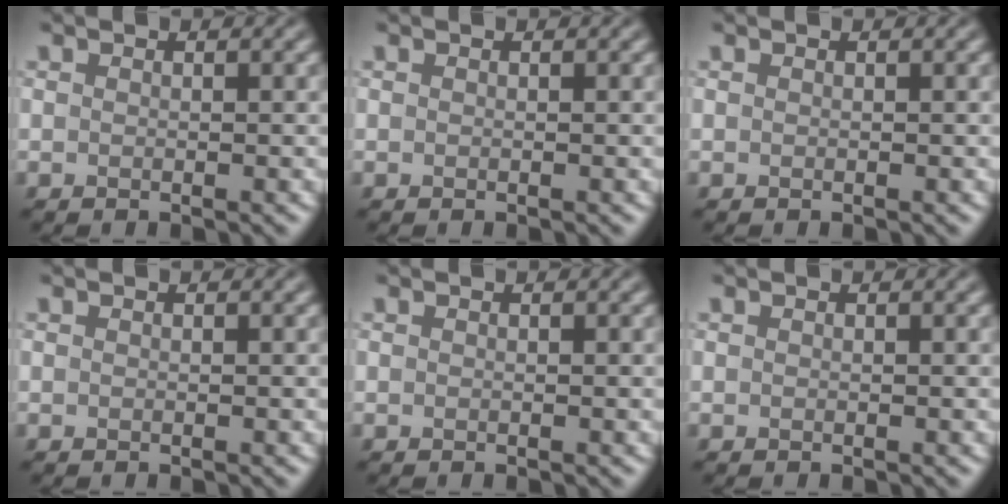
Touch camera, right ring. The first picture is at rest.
{"total": 0.0}
{"total": 0.0}
{"total": 0.0}
{"total": 0.0}
{"total": 0.0}